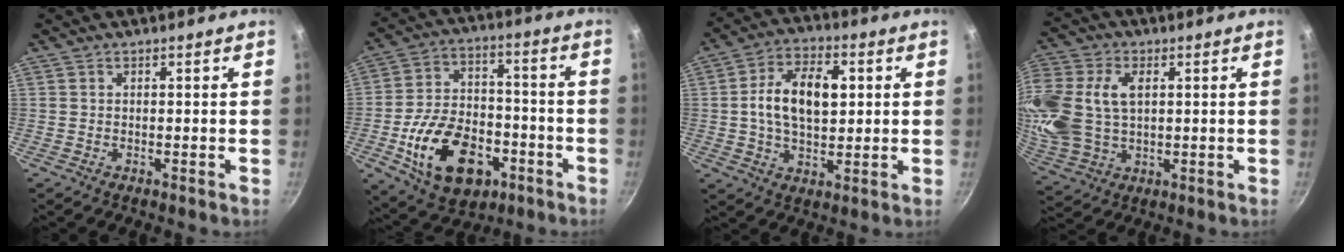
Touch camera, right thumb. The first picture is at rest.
{"total": 19.6, "force": [-7.2, 12.6, 13.2], "torque": [-0.205, 0.043, -0.110]}
{"total": 13.0, "force": [1.8, 7.9, 10.2], "torque": [-0.160, 0.011, 0.024]}
{"total": 19.5, "force": [3.8, 13.5, 13.6], "torque": [-0.318, 0.009, 0.077]}